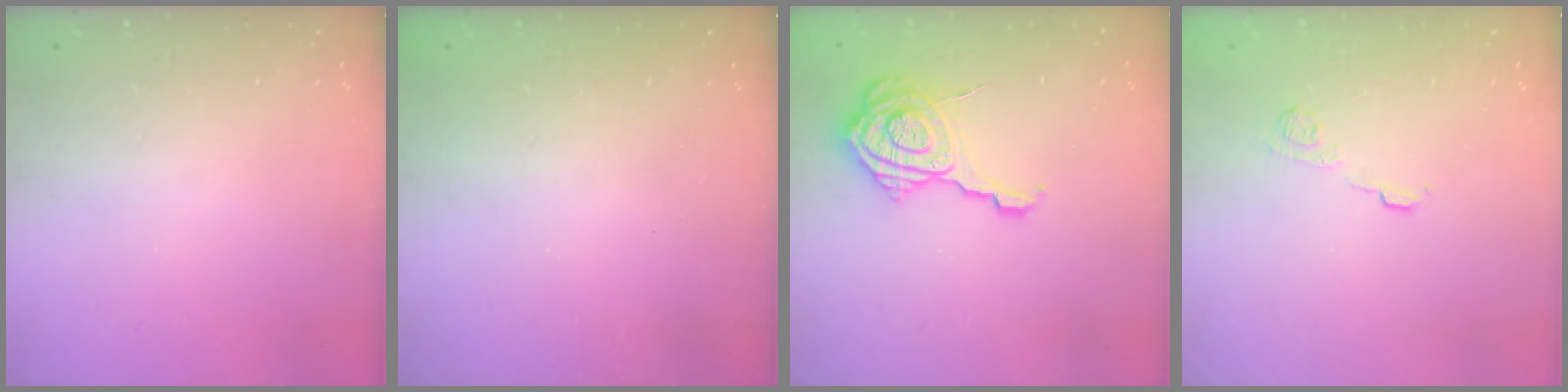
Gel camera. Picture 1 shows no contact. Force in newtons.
{"total": 2.5, "press": 2.4, "slide": 0.8}
{"total": 14.0, "press": 14.0, "slide": 1.0}
{"total": 7.6, "press": 7.5, "slide": 1.0}